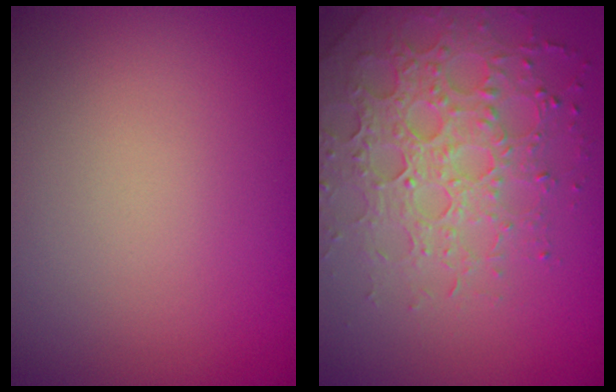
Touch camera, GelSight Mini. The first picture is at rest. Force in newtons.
{"total": 4.6, "press": 4.4, "slide": 1.2}